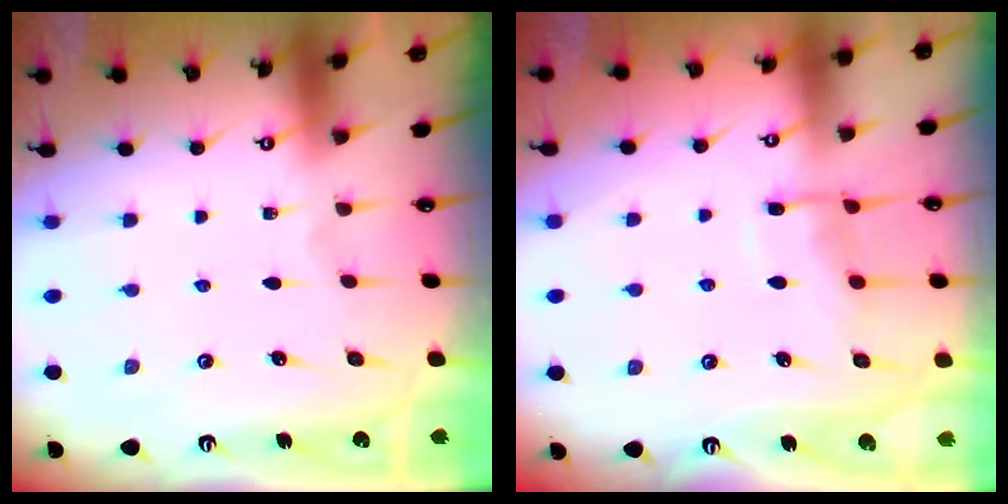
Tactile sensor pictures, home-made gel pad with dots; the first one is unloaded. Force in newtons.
{"total": 9.7, "press": 9.7, "slide": 1.0}